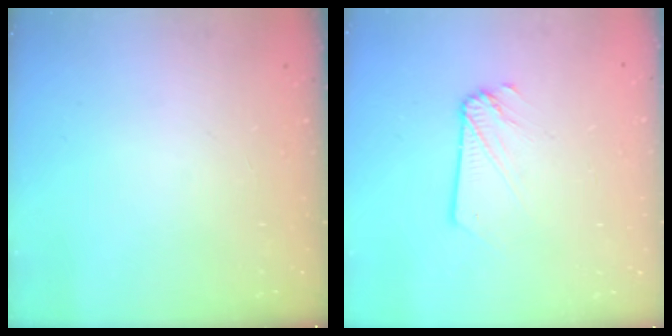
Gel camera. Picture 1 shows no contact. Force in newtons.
{"total": 2.1, "press": 2.1, "slide": 0.3}